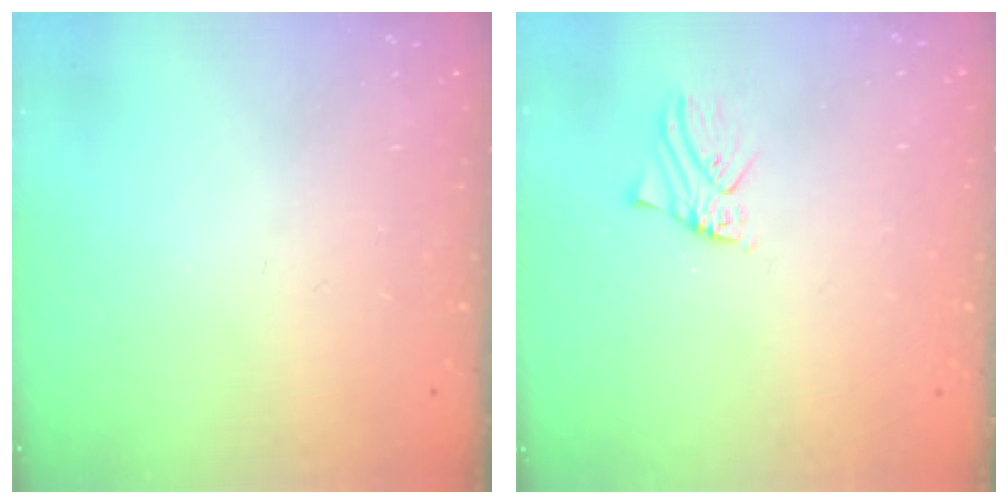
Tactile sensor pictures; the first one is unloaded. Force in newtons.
{"total": 1.0, "press": 1.0, "slide": 0.0}